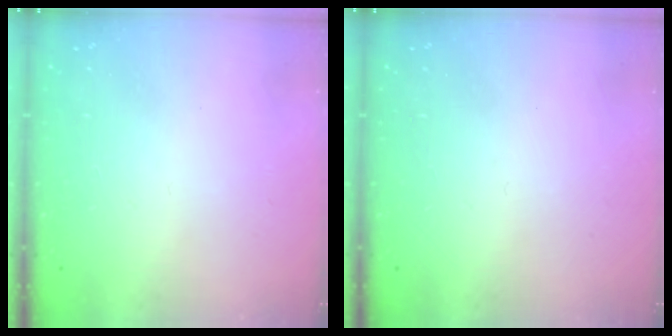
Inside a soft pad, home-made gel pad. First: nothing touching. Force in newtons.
{"total": 0.0}